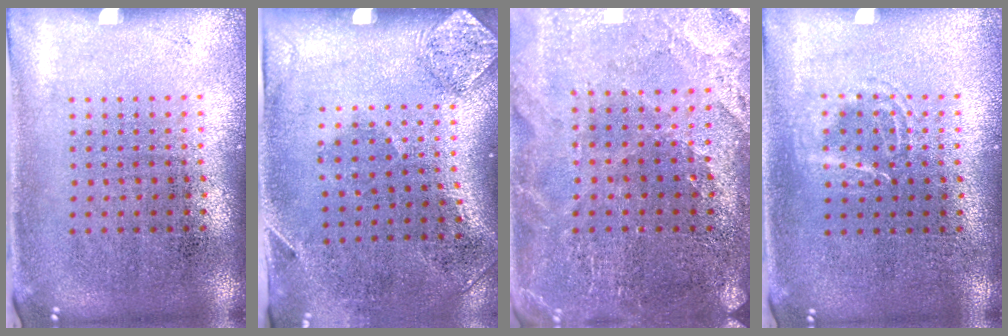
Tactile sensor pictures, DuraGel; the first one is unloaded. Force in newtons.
{"total": 1.9, "press": 1.1, "slide": 1.5}
{"total": 1.5, "press": 1.4, "slide": 0.3}
{"total": 1.4, "press": 1.4, "slide": 0.2}